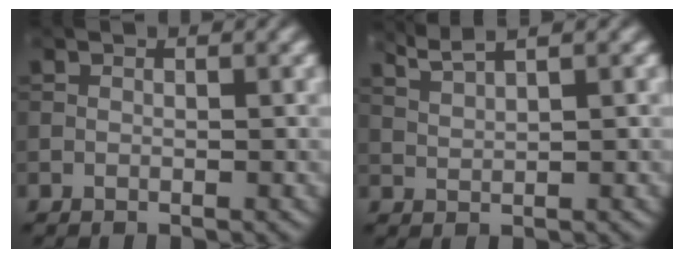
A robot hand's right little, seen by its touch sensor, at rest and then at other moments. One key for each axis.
{"total": 2.8, "fx": 2.2, "fy": 0.5, "fz": 1.7, "tx": -0.029, "ty": 0.009, "tz": 0.042}